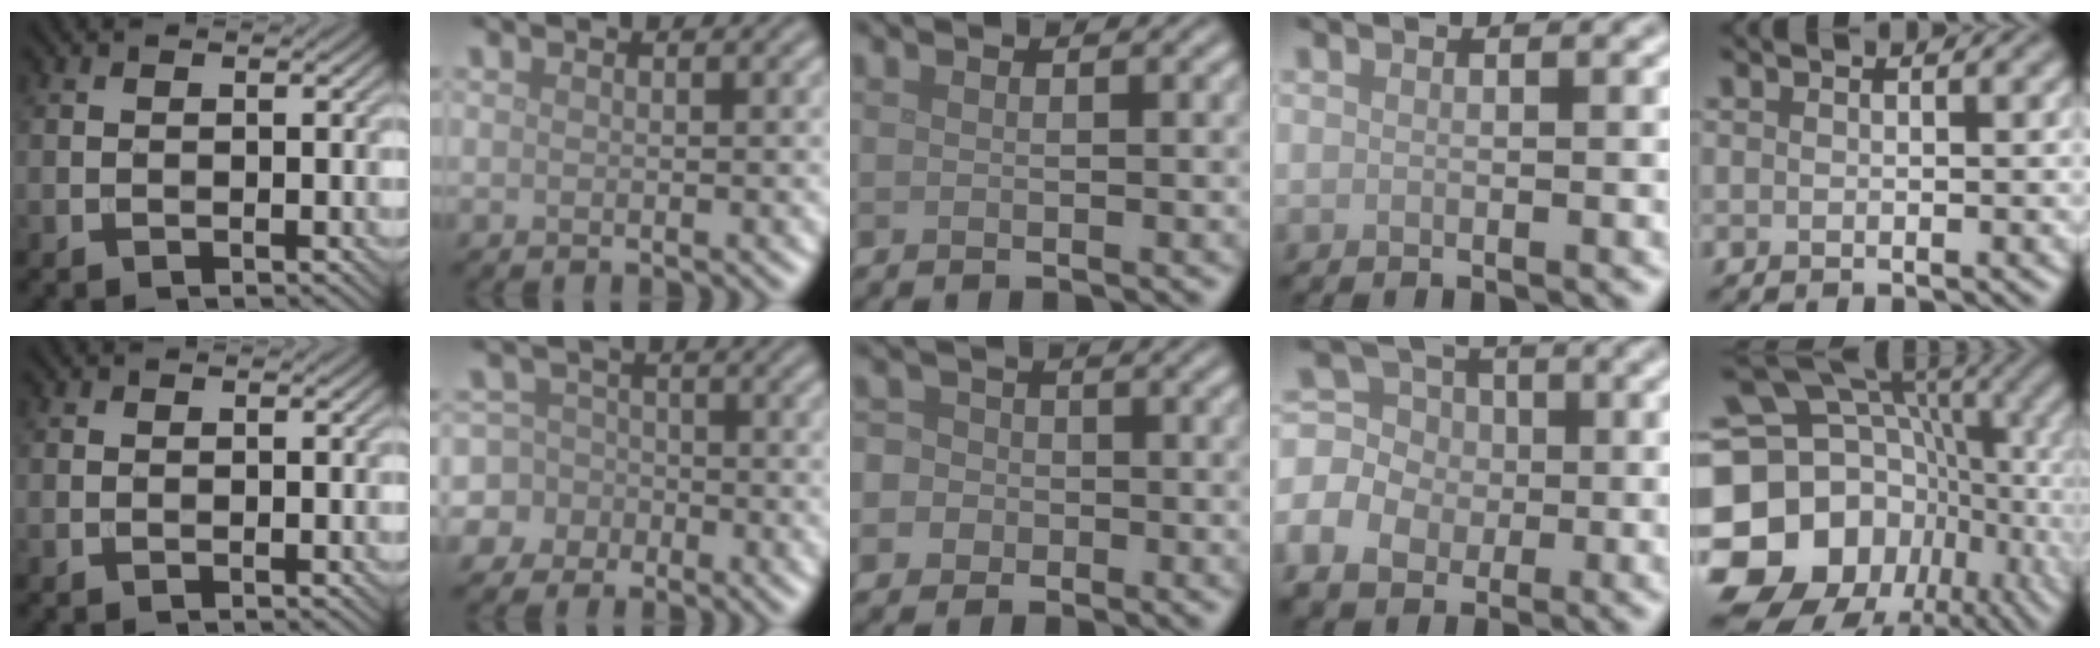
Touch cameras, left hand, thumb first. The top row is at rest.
{"index": {"total": 7.9, "force": [-2.6, 7.4, 1.0], "torque": [-0.028, 0.006, -0.089]}, "middle": {"total": 5.9, "force": [-1.5, 5.5, 1.4], "torque": [-0.020, 0.012, -0.060]}, "ring": {"total": 5.5, "force": [-1.1, 4.7, 2.5], "torque": [-0.041, 0.009, -0.029]}, "little": {"total": 19.1, "force": [-4.0, 15.1, 11.0], "torque": [-0.218, 0.008, -0.055]}}